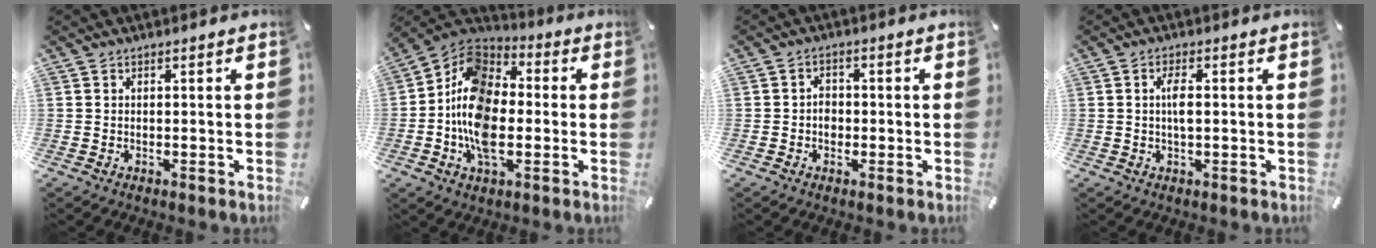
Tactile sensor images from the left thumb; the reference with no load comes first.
{"total": 14.9, "force": [-4.2, 9.5, 10.6], "torque": [-0.235, 0.012, -0.084]}
{"total": 2.8, "force": [-0.6, 2.3, 1.5], "torque": [-0.028, 0.007, -0.012]}
{"total": 3.6, "force": [0.2, 1.0, 3.4], "torque": [-0.066, 0.001, 0.002]}